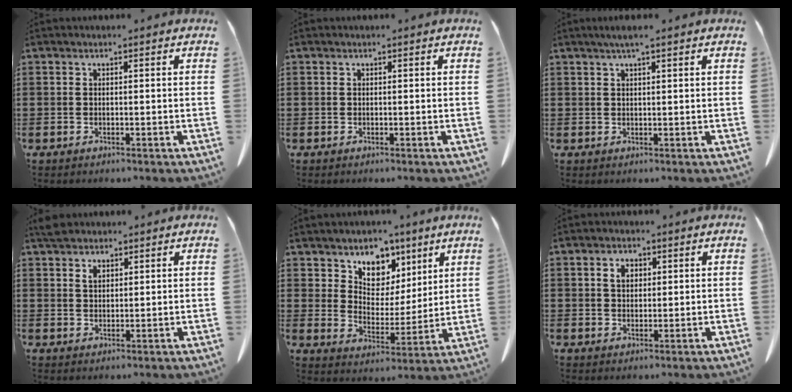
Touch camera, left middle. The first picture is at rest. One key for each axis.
{"total": 0.0}
{"total": 2.2, "fx": 1.4, "fy": 0.1, "fz": 1.6, "tx": -0.033, "ty": 0.001, "tz": 0.026}
{"total": 2.5, "fx": 1.9, "fy": 1.2, "fz": 1.2, "tx": -0.021, "ty": 0.001, "tz": 0.034}
{"total": 7.4, "fx": 5.1, "fy": 5.2, "fz": 1.4, "tx": -0.053, "ty": -0.031, "tz": 0.092}
{"total": 2.6, "fx": 1.0, "fy": 1.7, "fz": 1.6, "tx": -0.030, "ty": 0.004, "tz": 0.017}